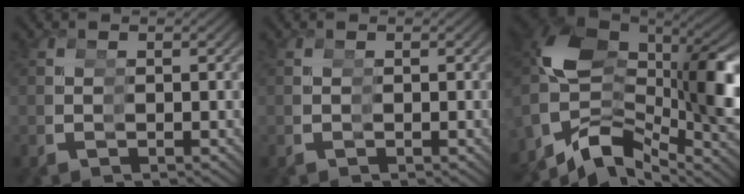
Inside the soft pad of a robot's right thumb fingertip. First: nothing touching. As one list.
[{"total": 0.0}, {"total": 14.5, "force": [0.7, 8.4, 11.7], "torque": [-0.220, -0.013, 0.029]}]